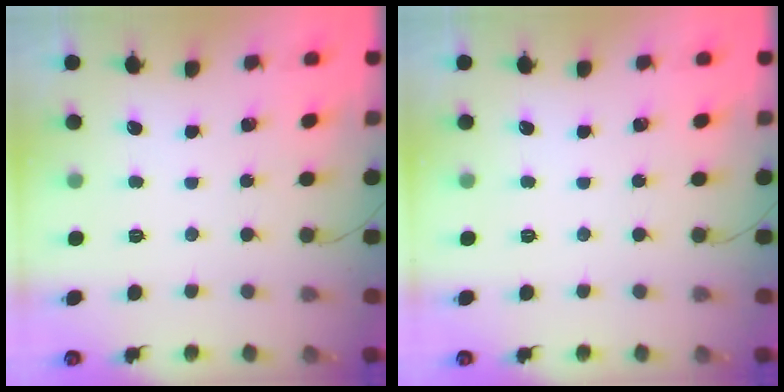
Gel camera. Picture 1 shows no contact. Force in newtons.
{"total": 0.0}